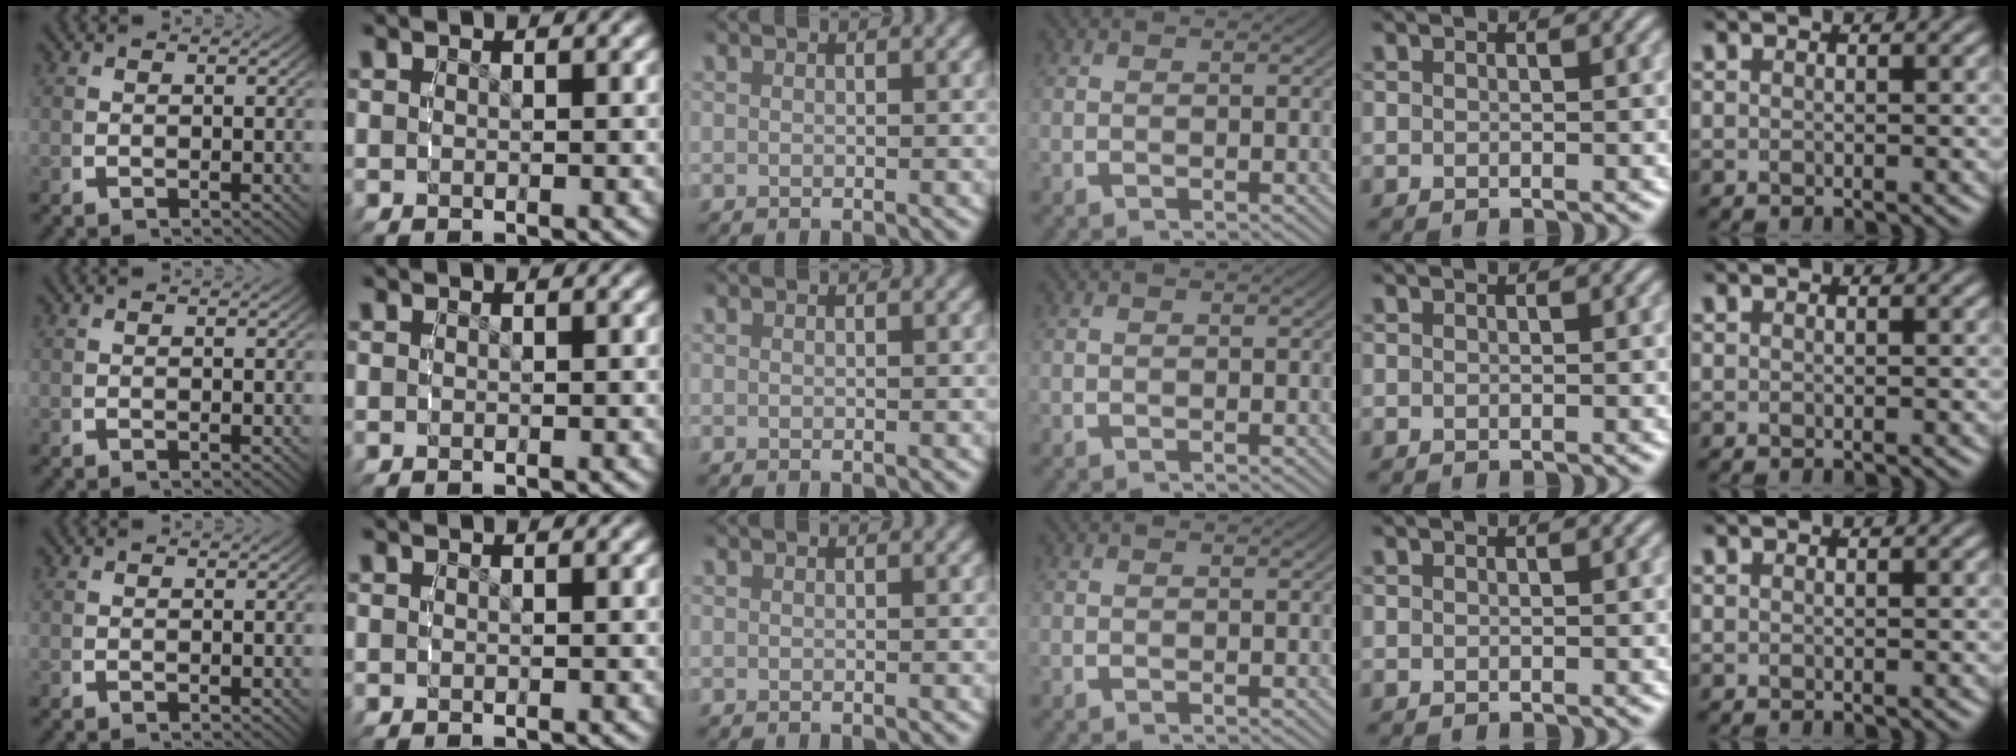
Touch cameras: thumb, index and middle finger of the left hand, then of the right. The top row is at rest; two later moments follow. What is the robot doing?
{"motion": "reach", "object": "photo album"}